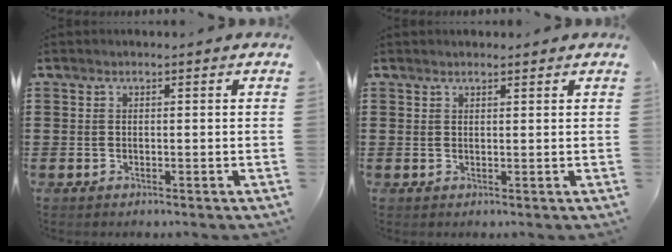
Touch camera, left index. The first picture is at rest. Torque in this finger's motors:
{"motor_torque": [0.22, 0.19, 0.01, 0.00]}